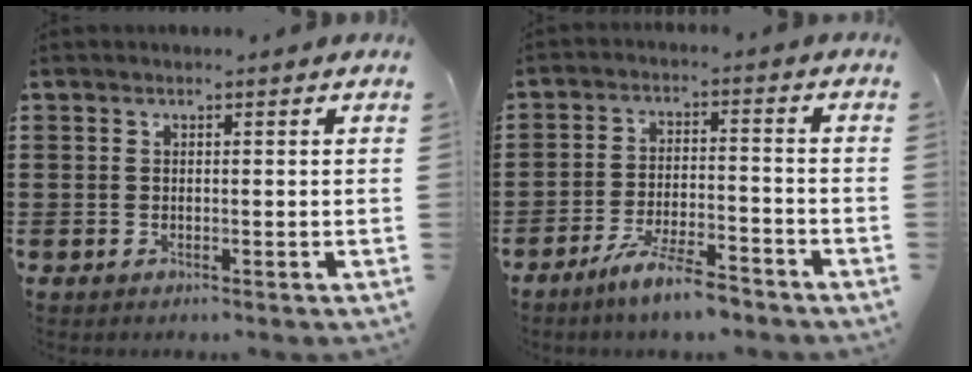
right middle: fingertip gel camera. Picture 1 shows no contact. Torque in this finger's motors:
{"motor_torque": [2.14, 0.00, 0.36, 0.10]}